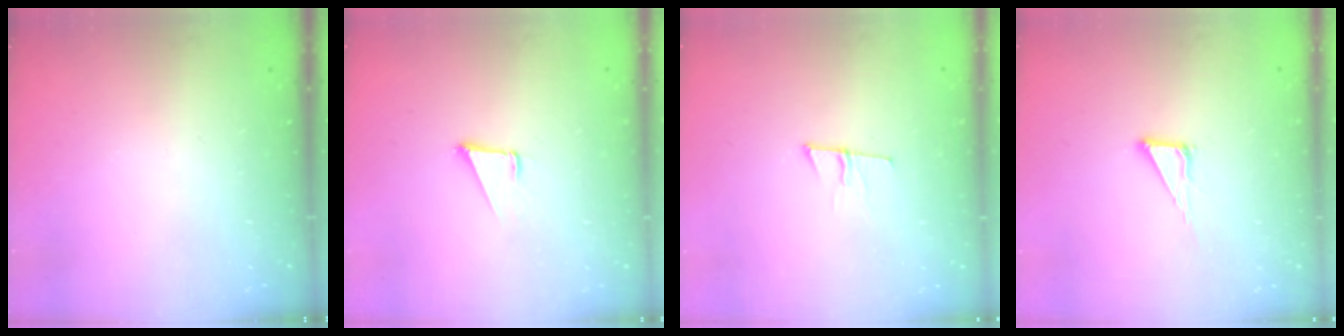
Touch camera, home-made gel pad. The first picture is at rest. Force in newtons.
{"total": 1.7, "press": 1.7, "slide": 0.1}
{"total": 6.0, "press": 5.9, "slide": 1.0}
{"total": 4.7, "press": 4.7, "slide": 0.2}